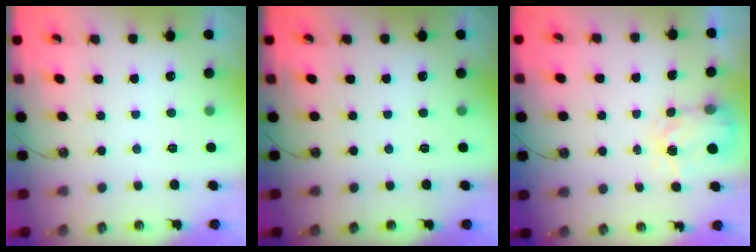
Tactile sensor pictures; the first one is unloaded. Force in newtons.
{"total": 0.0}
{"total": 3.8, "press": 3.7, "slide": 0.6}